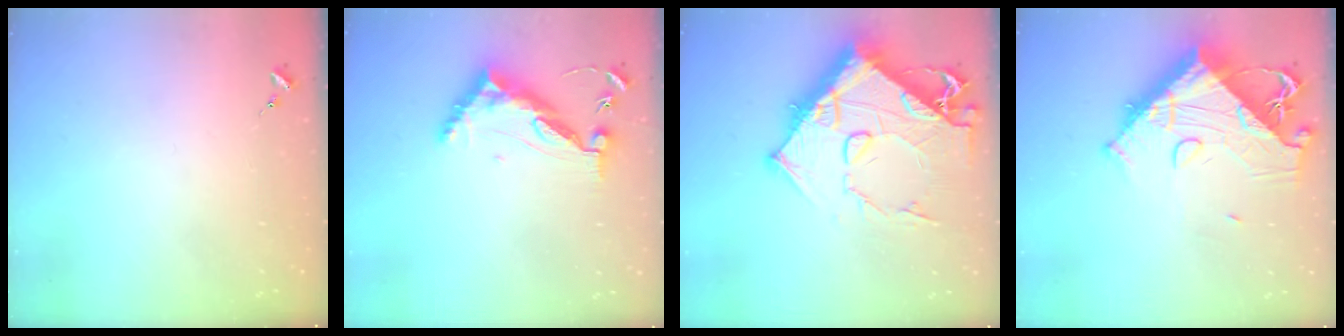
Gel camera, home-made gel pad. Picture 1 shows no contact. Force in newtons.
{"total": 10.3, "press": 10.2, "slide": 1.0}
{"total": 19.8, "press": 19.7, "slide": 2.0}
{"total": 20.0, "press": 19.9, "slide": 2.3}